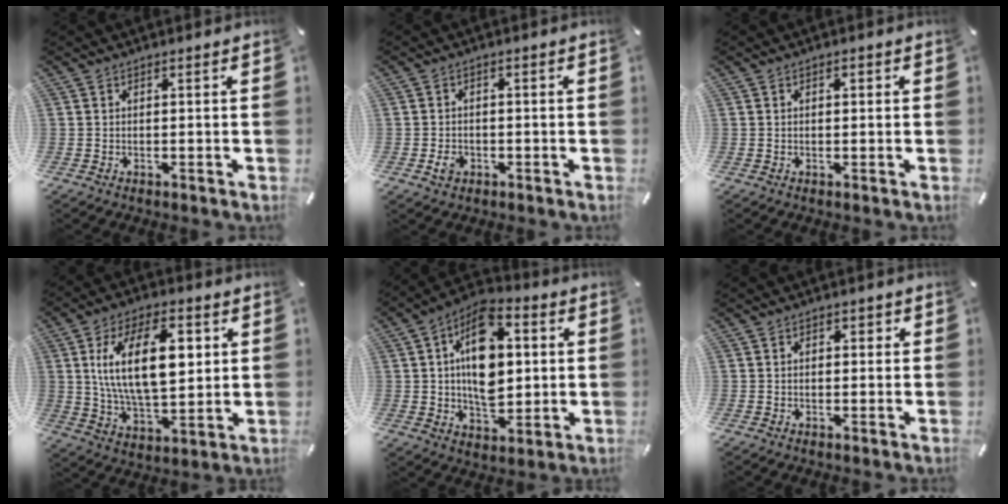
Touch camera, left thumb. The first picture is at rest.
{"total": 3.0, "force": [-1.0, 2.3, 1.5], "torque": [-0.034, 0.002, -0.020]}
{"total": 1.1, "force": [0.2, 0.7, 0.9], "torque": [-0.010, 0.002, 0.000]}
{"total": 18.6, "force": [4.7, 9.8, 15.1], "torque": [-0.287, -0.001, 0.069]}
{"total": 15.1, "force": [2.4, 10.1, 11.0], "torque": [-0.196, -0.007, 0.041]}
{"total": 1.7, "force": [0.1, 1.2, 1.2], "torque": [-0.016, 0.004, -0.002]}